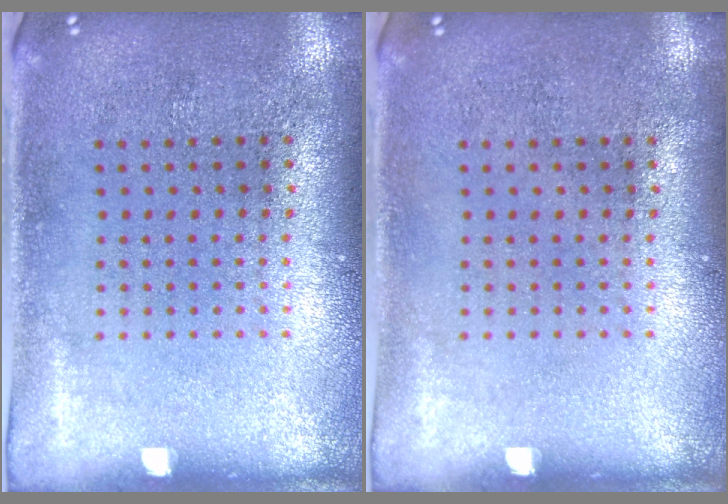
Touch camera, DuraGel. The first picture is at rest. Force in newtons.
{"total": 0.0}